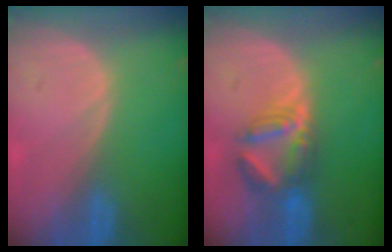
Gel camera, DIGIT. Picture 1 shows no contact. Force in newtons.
{"total": 5.9, "press": 5.9, "slide": 0.3}